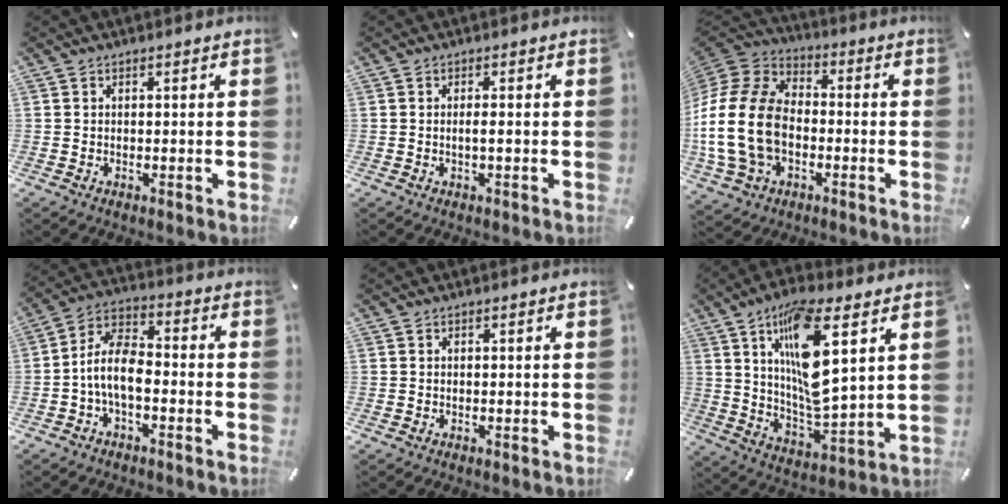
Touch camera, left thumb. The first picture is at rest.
{"total": 1.7, "force": [-0.2, 0.2, 1.6], "torque": [-0.031, -0.001, -0.004]}
{"total": 19.8, "force": [-4.2, 14.5, 12.7], "torque": [-0.276, 0.026, -0.077]}
{"total": 9.0, "force": [-3.5, 4.7, 6.8], "torque": [-0.144, 0.009, -0.065]}
{"total": 0.0}
{"total": 16.8, "force": [7.4, 4.9, 14.3], "torque": [-0.288, -0.030, 0.116]}